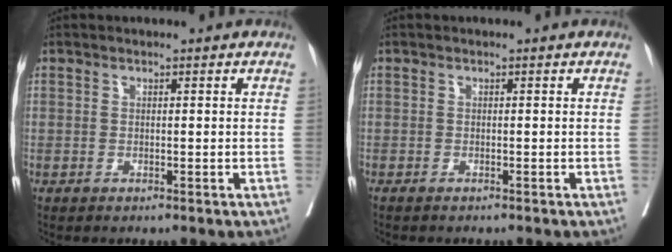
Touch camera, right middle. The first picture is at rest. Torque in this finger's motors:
{"motor_torque": [0.56, -0.82, 0.07, 0.02]}